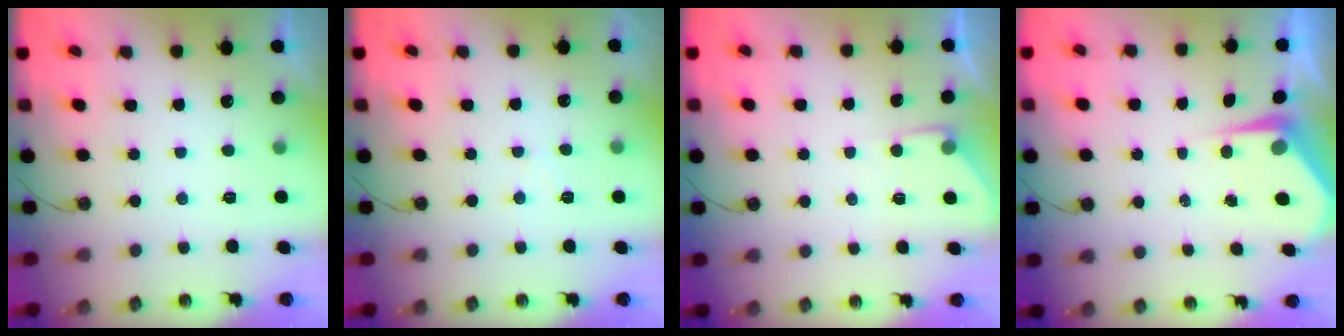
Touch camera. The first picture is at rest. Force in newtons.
{"total": 3.9, "press": 3.9, "slide": 0.7}
{"total": 4.0, "press": 4.0, "slide": 0.4}
{"total": 4.8, "press": 4.8, "slide": 0.4}